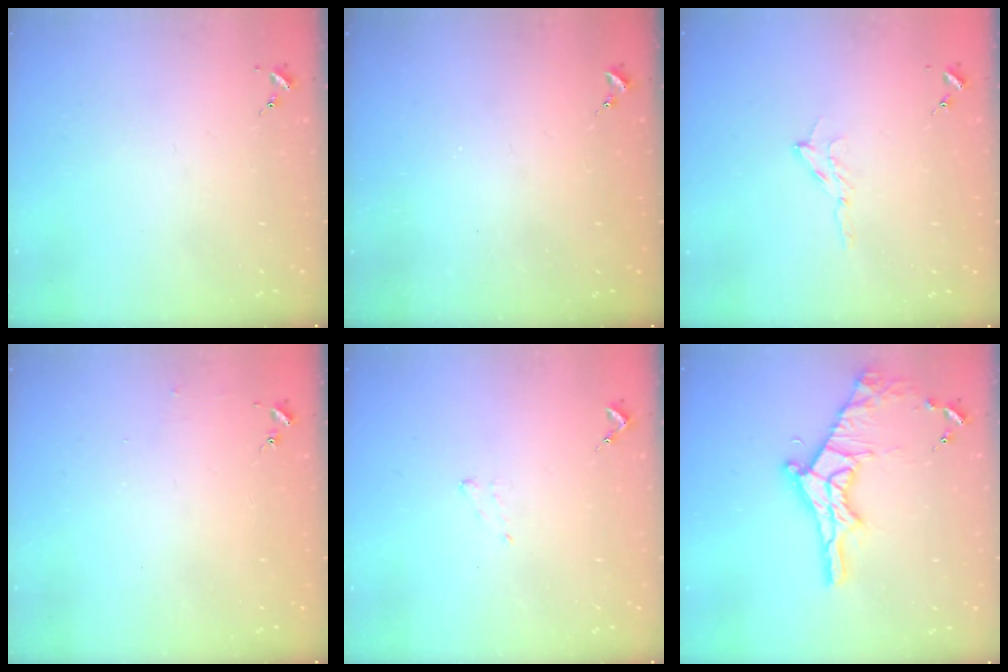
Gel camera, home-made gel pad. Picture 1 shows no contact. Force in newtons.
{"total": 0.0}
{"total": 4.9, "press": 4.9, "slide": 0.5}
{"total": 3.6, "press": 3.6, "slide": 0.3}
{"total": 4.8, "press": 4.8, "slide": 0.6}
{"total": 17.4, "press": 17.4, "slide": 1.3}